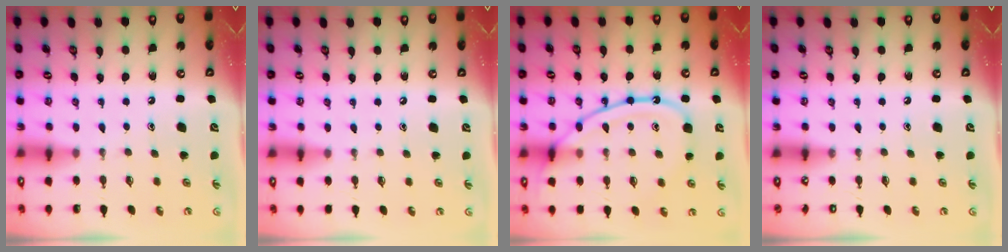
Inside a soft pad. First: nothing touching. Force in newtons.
{"total": 1.0, "press": 1.0, "slide": 0.2}
{"total": 15.1, "press": 15.0, "slide": 1.1}
{"total": 0.0}